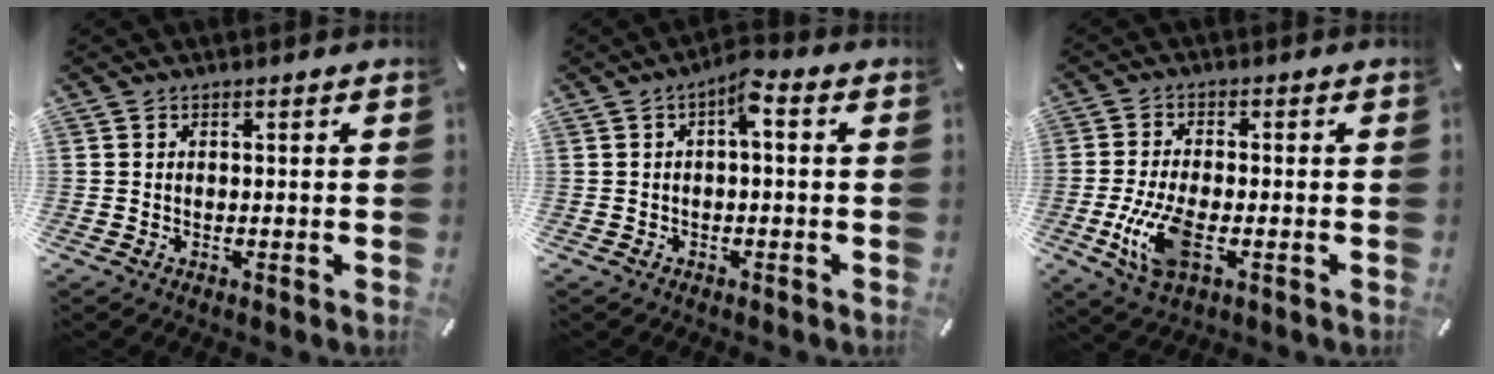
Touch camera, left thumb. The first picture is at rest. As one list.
[{"total": 4.1, "force": [0.0, 1.4, 3.9], "torque": [-0.075, 0.016, -0.003]}, {"total": 10.0, "force": [-2.7, 4.4, 8.5], "torque": [-0.193, -0.013, -0.047]}]